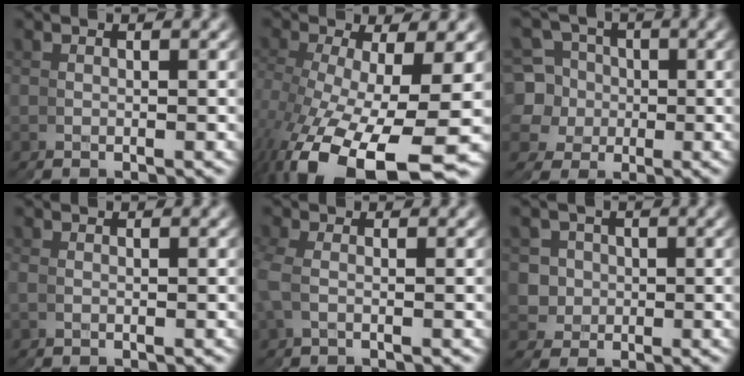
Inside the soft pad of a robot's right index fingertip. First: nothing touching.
{"total": 7.0, "force": [-2.4, 2.7, 6.0], "torque": [-0.137, -0.021, -0.016]}
{"total": 12.8, "force": [0.7, 12.1, 4.1], "torque": [-0.072, -0.029, 0.010]}
{"total": 0.6, "force": [-0.1, -0.2, -0.6], "torque": [0.006, 0.001, -0.002]}
{"total": 1.6, "force": [1.0, 0.3, -1.2], "torque": [0.003, 0.011, 0.008]}
{"total": 7.6, "force": [0.3, 7.6, 0.7], "torque": [-0.010, -0.025, 0.007]}